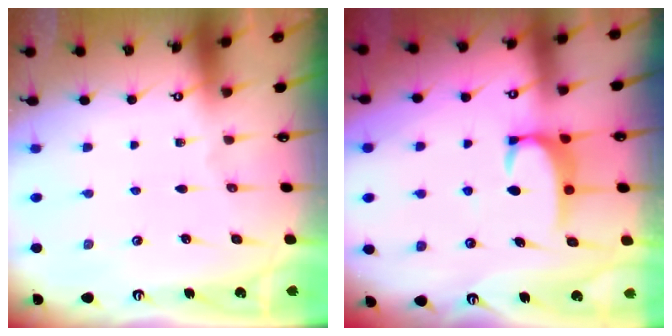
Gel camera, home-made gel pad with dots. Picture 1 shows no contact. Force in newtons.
{"total": 2.7, "press": 2.7, "slide": 0.3}